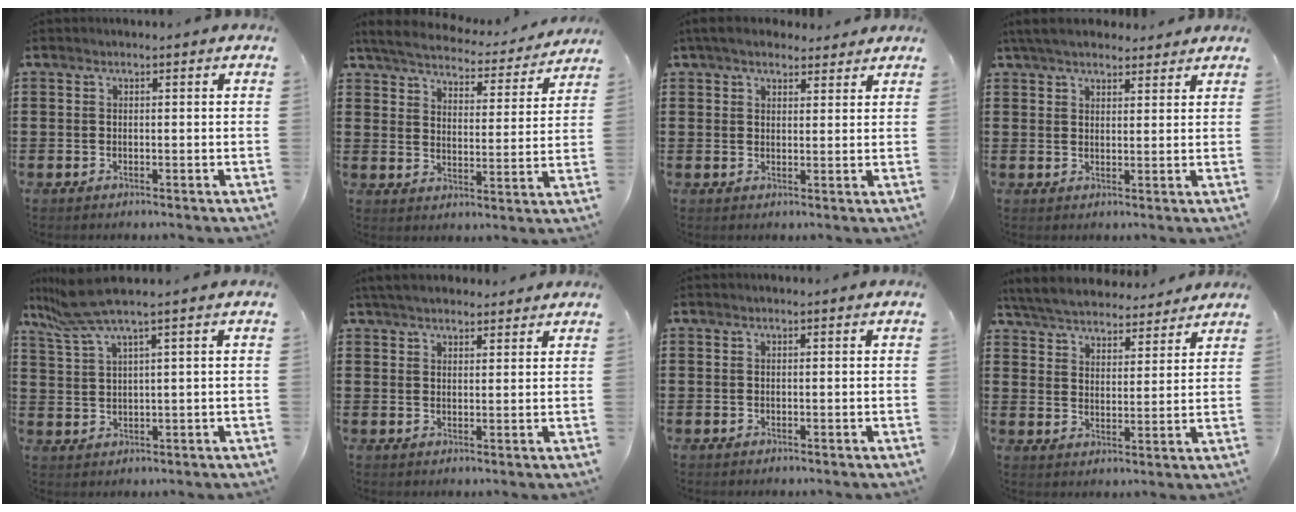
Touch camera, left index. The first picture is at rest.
{"total": 4.8, "force": [4.6, 0.3, 1.1], "torque": [-0.046, -0.033, 0.076]}
{"total": 4.2, "force": [3.6, 1.6, 1.5], "torque": [-0.040, 0.001, 0.067]}
{"total": 4.7, "force": [4.2, 1.3, 1.8], "torque": [-0.046, -0.001, 0.079]}
{"total": 6.0, "force": [3.9, 0.2, 4.5], "torque": [-0.107, -0.005, 0.068]}
{"total": 4.0, "force": [3.7, 1.1, 1.2], "torque": [-0.033, 0.000, 0.069]}
{"total": 0.0}
{"total": 5.5, "force": [5.4, 0.7, 0.8], "torque": [-0.040, -0.029, 0.096]}